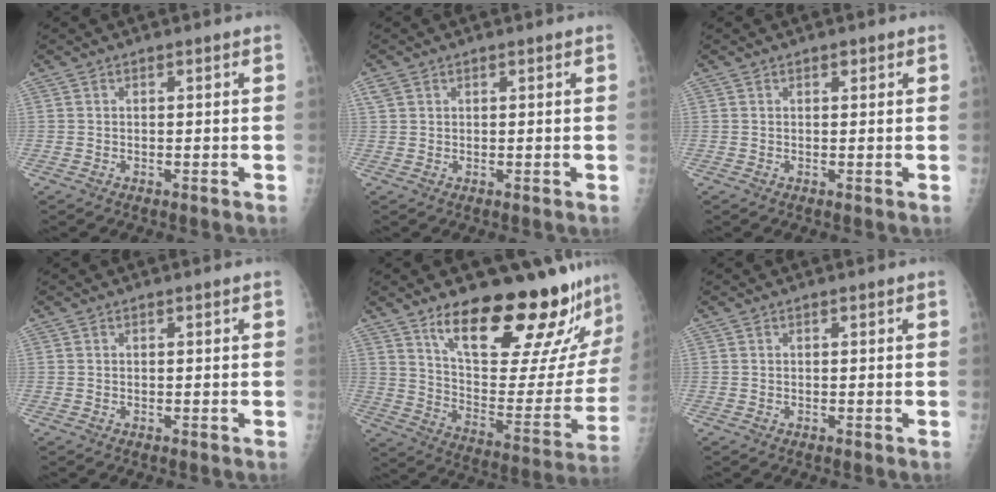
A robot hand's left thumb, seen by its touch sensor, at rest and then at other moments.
{"total": 1.6, "force": [0.9, 1.2, 0.6], "torque": [-0.009, 0.006, 0.019]}
{"total": 0.8, "force": [0.5, 0.4, 0.4], "torque": [0.001, -0.002, 0.005]}
{"total": 0.0}
{"total": 26.8, "force": [20.2, 7.2, 16.1], "torque": [-0.192, -0.116, 0.294]}
{"total": 0.0}